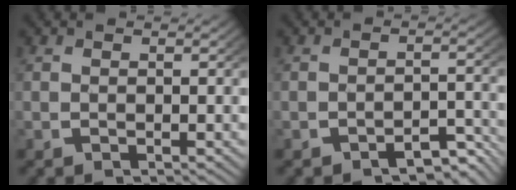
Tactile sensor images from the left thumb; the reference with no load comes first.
{"total": 3.3, "force": [-2.6, 1.2, 1.7], "torque": [-0.019, -0.006, -0.040]}